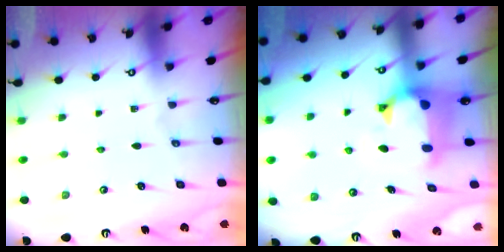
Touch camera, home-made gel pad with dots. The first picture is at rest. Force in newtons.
{"total": 1.4, "press": 0.4, "slide": 1.3}